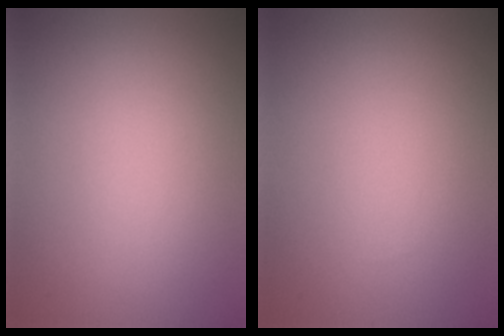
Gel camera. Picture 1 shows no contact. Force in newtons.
{"total": 0.0}